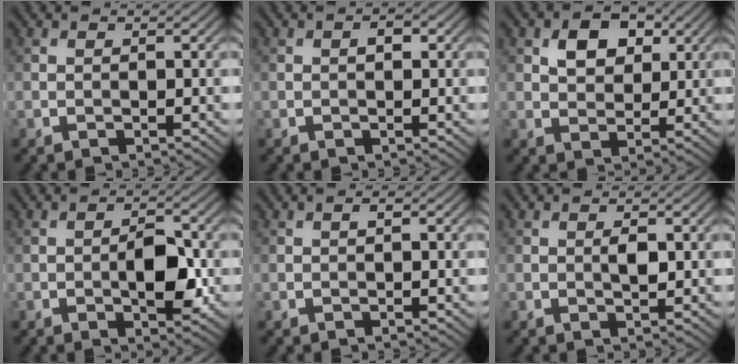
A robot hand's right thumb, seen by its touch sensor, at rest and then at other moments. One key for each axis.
{"total": 1.4, "fx": 0.2, "fy": 0.7, "fz": 1.1, "tx": -0.013, "ty": 0.002, "tz": 0.000}
{"total": 5.2, "fx": 2.1, "fy": 3.6, "fz": 3.2, "tx": -0.058, "ty": 0.004, "tz": 0.030}
{"total": 5.2, "fx": -1.1, "fy": 2.3, "fz": 4.6, "tx": -0.070, "ty": 0.002, "tz": -0.019}
{"total": 0.6, "fx": 0.0, "fy": 0.1, "fz": 0.6, "tx": -0.010, "ty": 0.001, "tz": 0.000}
{"total": 1.6, "fx": 0.2, "fy": 0.6, "fz": 1.5, "tx": -0.027, "ty": -0.002, "tz": 0.002}